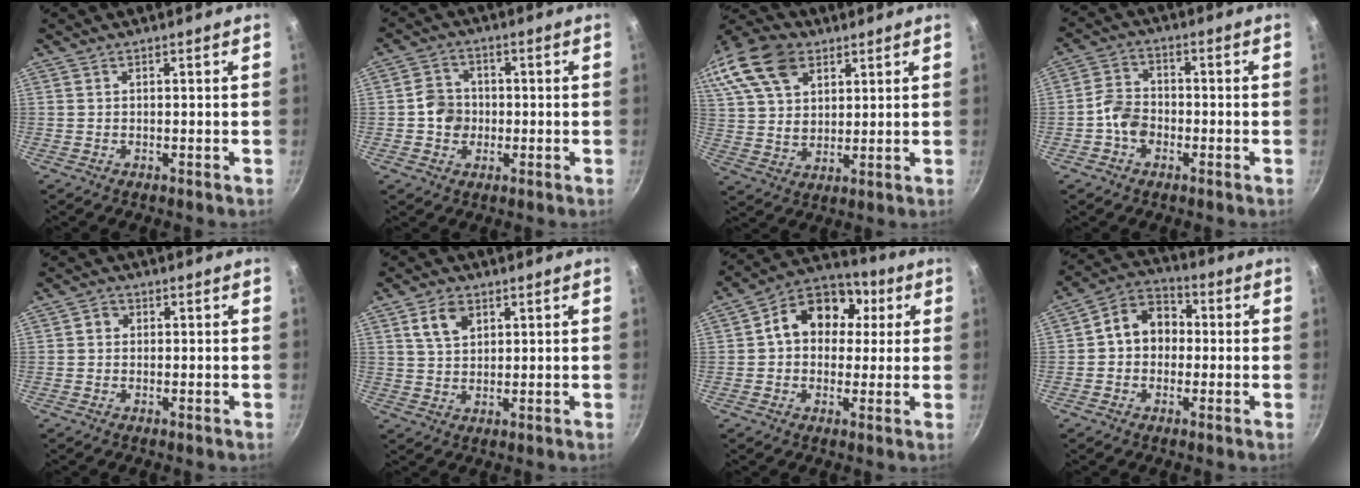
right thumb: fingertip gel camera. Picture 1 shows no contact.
{"total": 5.6, "force": [-0.6, 5.1, 2.2], "torque": [-0.013, 0.013, -0.021]}
{"total": 24.3, "force": [12.2, 16.0, 13.5], "torque": [-0.310, 0.031, 0.227]}
{"total": 5.7, "force": [-2.2, 4.3, 3.0], "torque": [-0.042, 0.025, -0.049]}
{"total": 2.0, "force": [0.3, 1.8, 0.8], "torque": [-0.006, 0.004, -0.001]}
{"total": 5.6, "force": [2.5, 3.6, 3.5], "torque": [-0.054, -0.005, 0.048]}
{"total": 14.4, "force": [2.8, 11.4, 8.4], "torque": [-0.100, 0.026, 0.025]}
{"total": 9.6, "force": [0.2, 7.9, 5.5], "torque": [-0.050, 0.028, -0.017]}